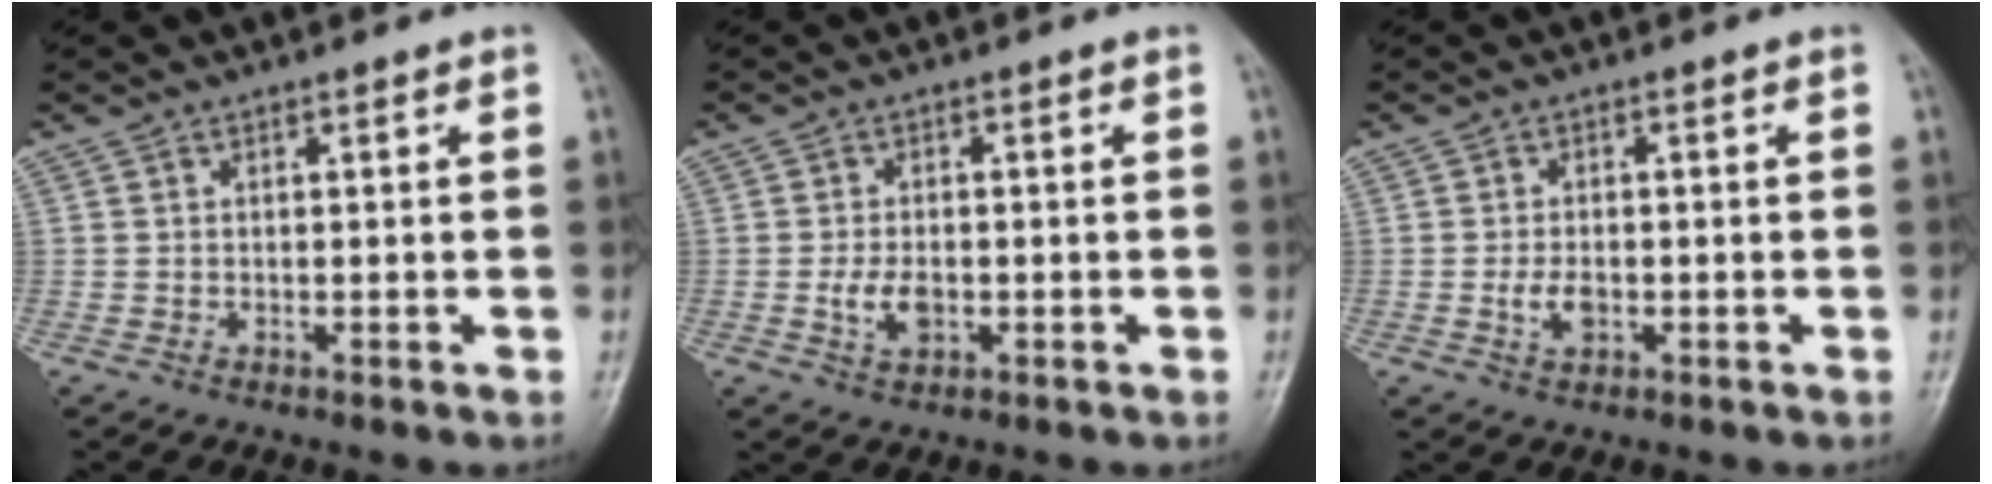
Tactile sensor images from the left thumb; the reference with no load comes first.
{"total": 4.2, "force": [-1.0, 2.5, 3.2], "torque": [-0.060, 0.000, -0.016]}
{"total": 3.3, "force": [-0.9, 2.0, 2.5], "torque": [-0.046, 0.000, -0.014]}